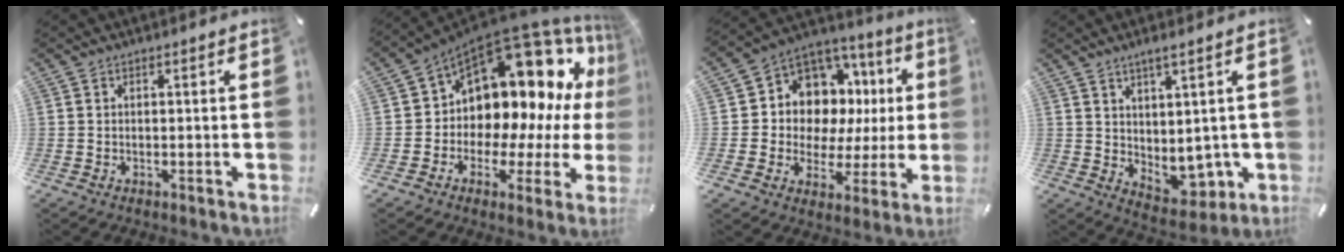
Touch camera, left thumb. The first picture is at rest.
{"total": 16.3, "force": [7.5, 10.4, 10.1], "torque": [-0.144, -0.083, 0.132]}
{"total": 10.1, "force": [3.6, 9.0, 2.8], "torque": [-0.048, -0.054, 0.075]}
{"total": 6.9, "force": [2.3, 4.1, 5.1], "torque": [-0.064, -0.022, 0.049]}